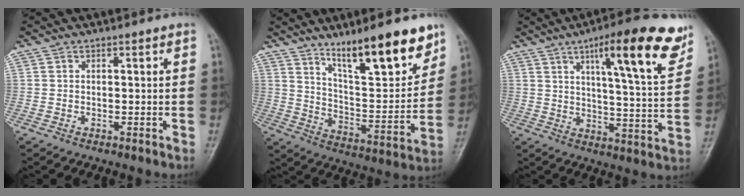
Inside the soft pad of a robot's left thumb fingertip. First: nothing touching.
{"total": 17.0, "force": [11.8, 4.0, 11.6], "torque": [-0.150, -0.075, 0.202]}
{"total": 17.9, "force": [10.1, 3.5, 14.4], "torque": [-0.182, -0.041, 0.146]}